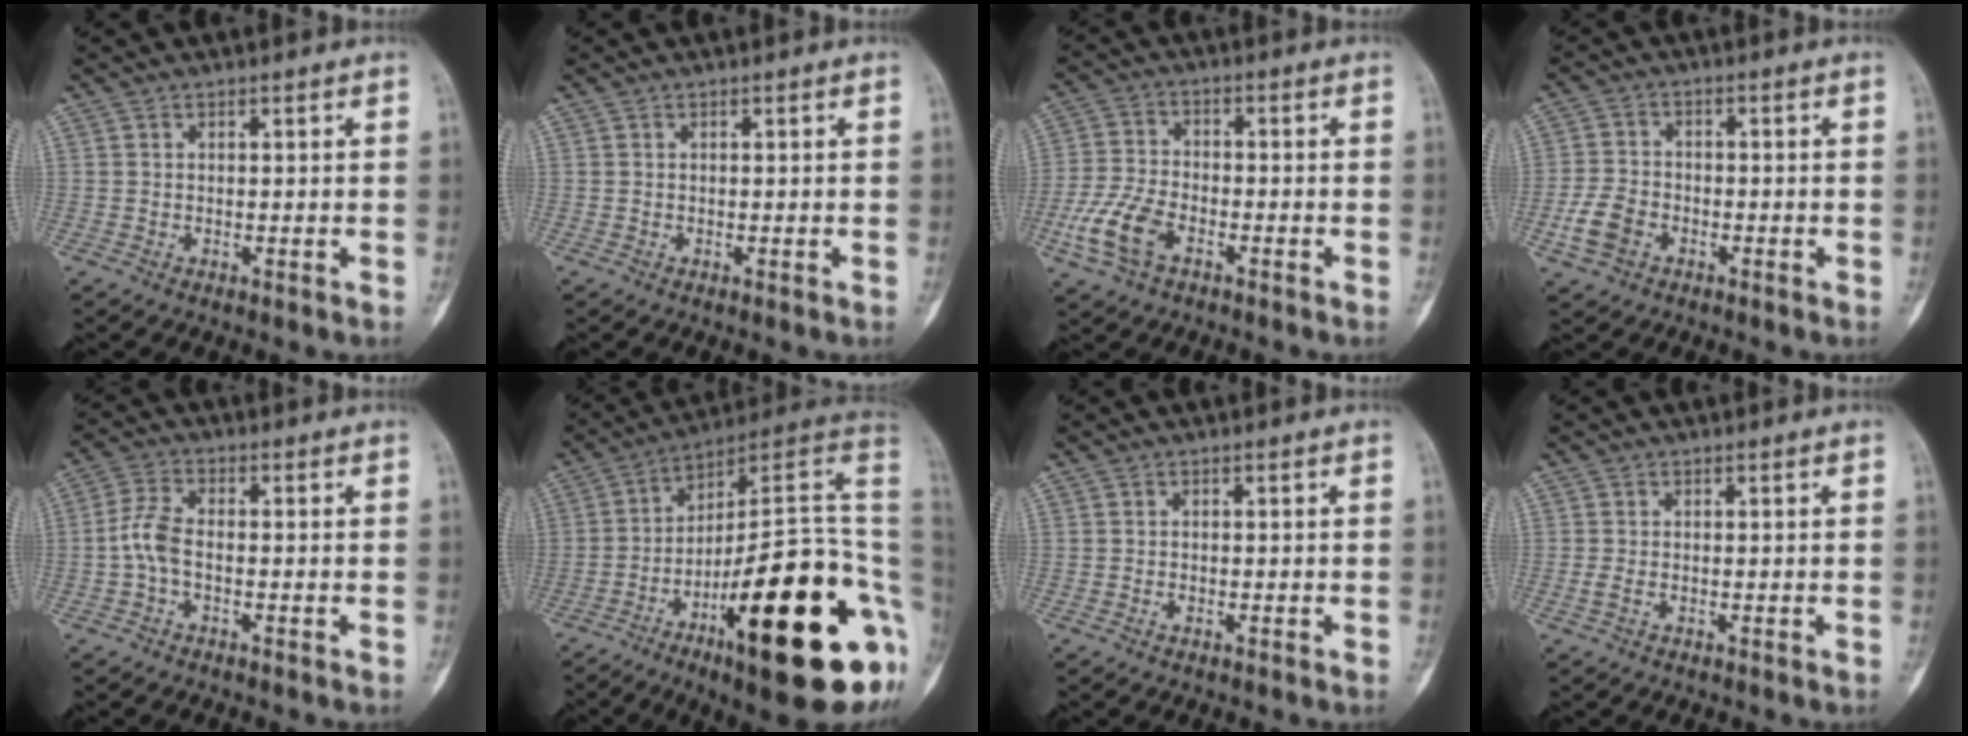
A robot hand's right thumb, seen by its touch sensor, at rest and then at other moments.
{"total": 0.0}
{"total": 9.5, "force": [-4.2, 5.3, 6.6], "torque": [-0.148, 0.014, -0.084]}
{"total": 6.1, "force": [-2.6, 4.3, 3.5], "torque": [-0.071, 0.013, -0.051]}
{"total": 4.9, "force": [-1.2, 2.3, 4.1], "torque": [-0.095, 0.015, -0.033]}
{"total": 31.4, "force": [-8.3, 8.8, 28.9], "torque": [-0.332, 0.058, -0.121]}
{"total": 0.7, "force": [-0.4, 0.3, 0.5], "torque": [-0.008, 0.001, -0.008]}
{"total": 1.3, "force": [-0.4, 0.6, 1.0], "torque": [-0.031, -0.003, -0.009]}